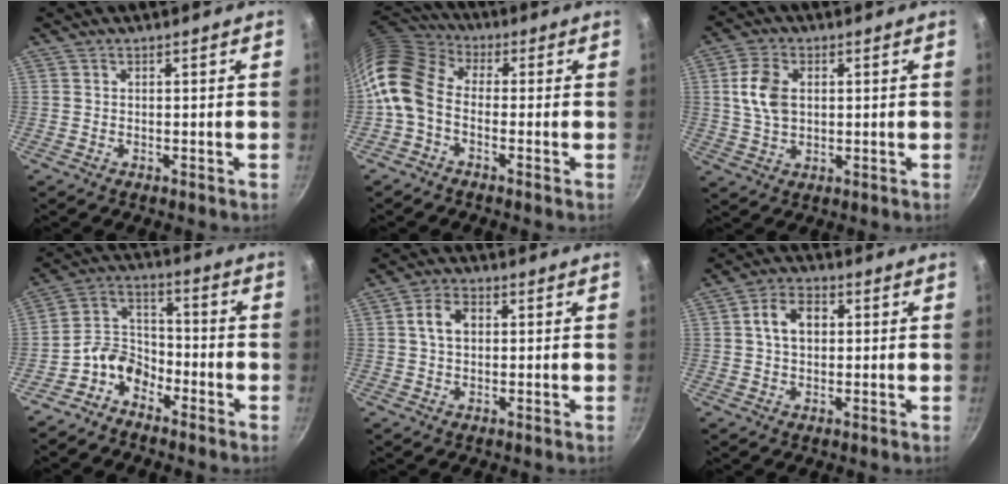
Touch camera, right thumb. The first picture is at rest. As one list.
[{"total": 12.2, "force": [-2.5, 8.6, 8.3], "torque": [-0.161, 0.038, -0.071]}, {"total": 7.9, "force": [1.4, 5.2, 5.7], "torque": [-0.101, 0.004, 0.026]}, {"total": 7.7, "force": [-4.9, 5.1, 3.0], "torque": [-0.035, 0.059, -0.115]}, {"total": 5.4, "force": [0.9, 3.7, 3.8], "torque": [-0.056, 0.010, 0.012]}, {"total": 7.0, "force": [1.2, 4.9, 4.8], "torque": [-0.067, 0.012, 0.014]}]